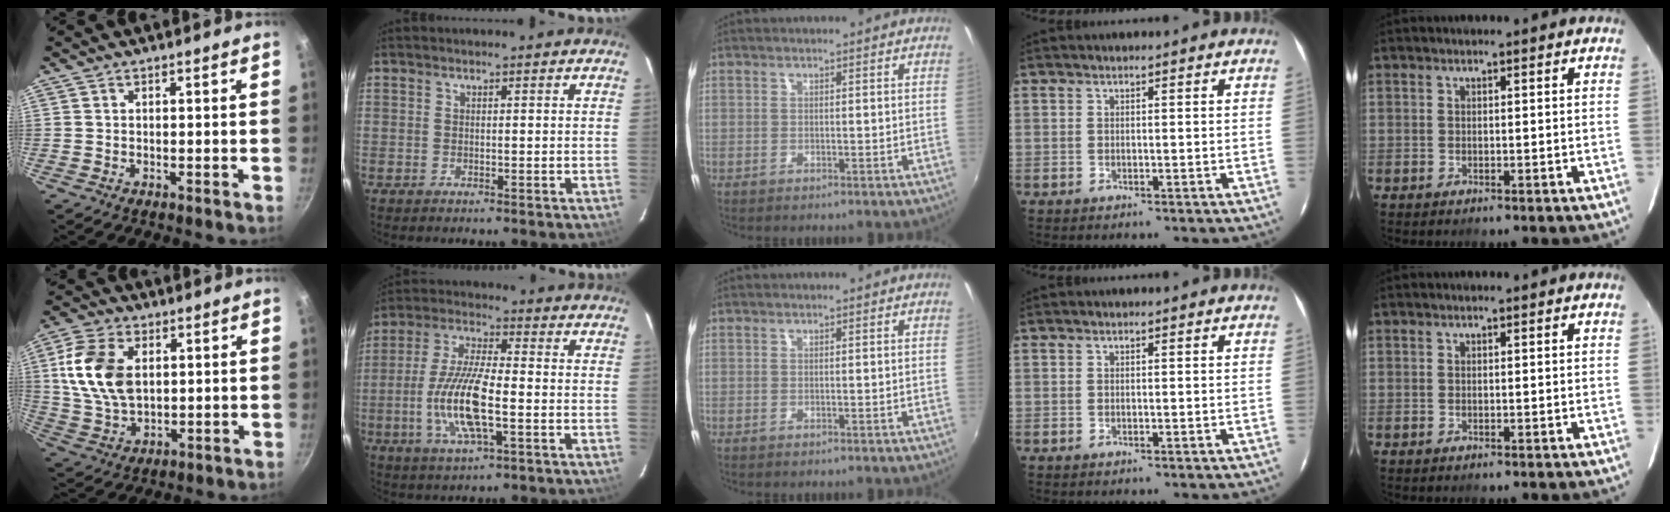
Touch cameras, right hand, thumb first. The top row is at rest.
{"thumb": {"total": 13.6, "force": [2.8, 8.7, 10.0], "torque": [-0.180, -0.007, 0.058]}, "index": {"total": 13.1, "force": [-3.1, 3.4, 12.3], "torque": [-0.253, -0.004, -0.063]}}